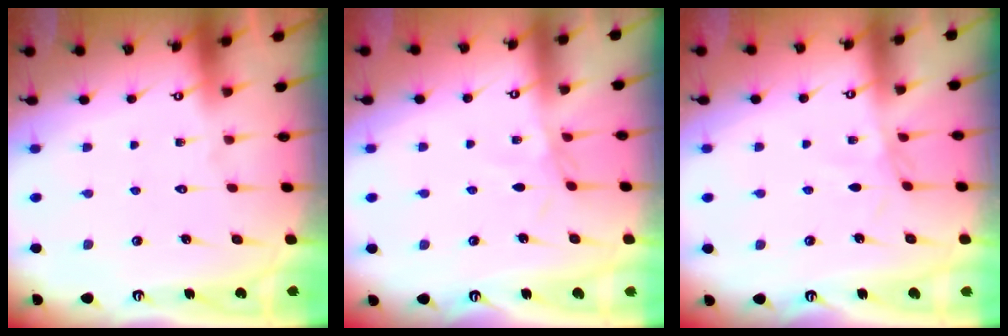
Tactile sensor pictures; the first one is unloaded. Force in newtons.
{"total": 2.2, "press": 2.2, "slide": 0.3}
{"total": 1.7, "press": 1.7, "slide": 0.2}